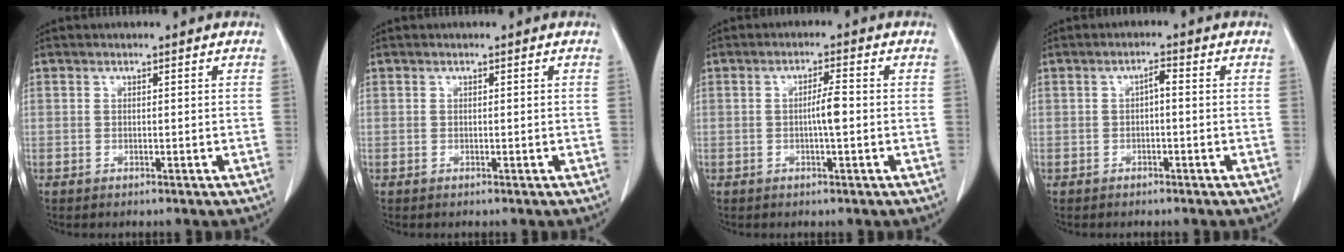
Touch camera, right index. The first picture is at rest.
{"total": 0.0}
{"total": 3.2, "force": [-0.3, 0.1, 3.2], "torque": [-0.055, 0.000, -0.007]}
{"total": 1.6, "force": [-0.1, 0.4, 1.6], "torque": [-0.026, 0.005, -0.003]}